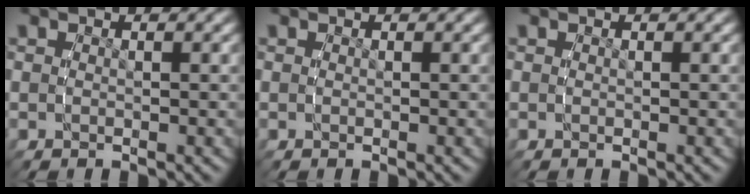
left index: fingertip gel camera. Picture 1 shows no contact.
{"total": 0.0}
{"total": 0.0}